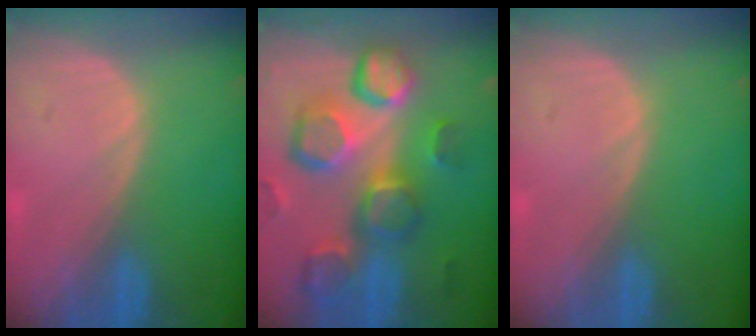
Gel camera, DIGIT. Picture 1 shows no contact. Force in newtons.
{"total": 13.2, "press": 11.5, "slide": 6.5}
{"total": 0.0}